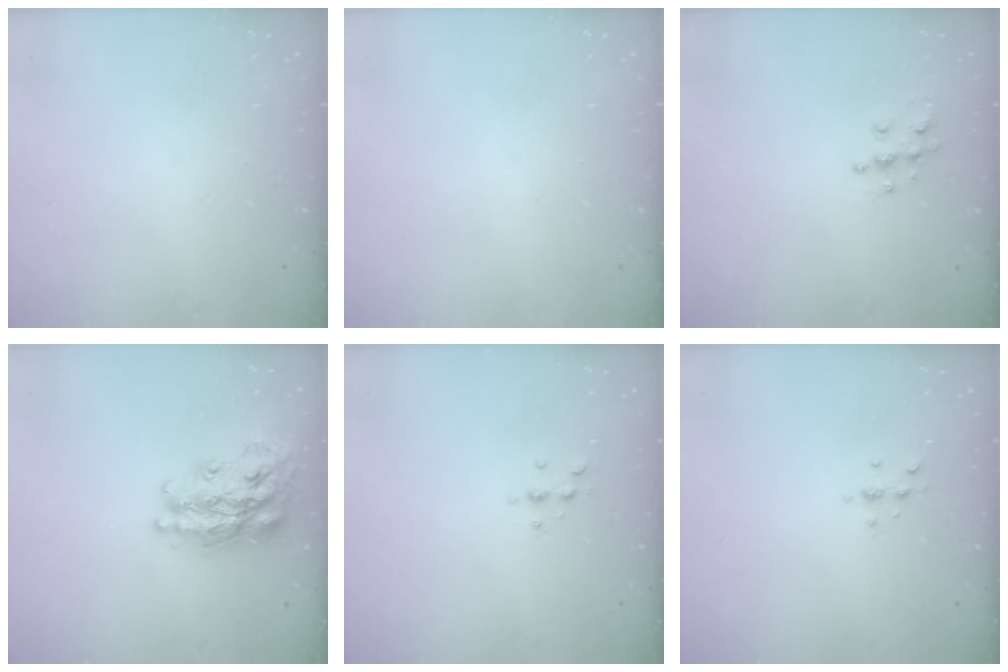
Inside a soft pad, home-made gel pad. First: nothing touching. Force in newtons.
{"total": 0.0}
{"total": 6.3, "press": 6.3, "slide": 0.3}
{"total": 23.2, "press": 23.2, "slide": 1.8}
{"total": 3.9, "press": 3.9, "slide": 0.6}
{"total": 3.7, "press": 3.3, "slide": 1.6}